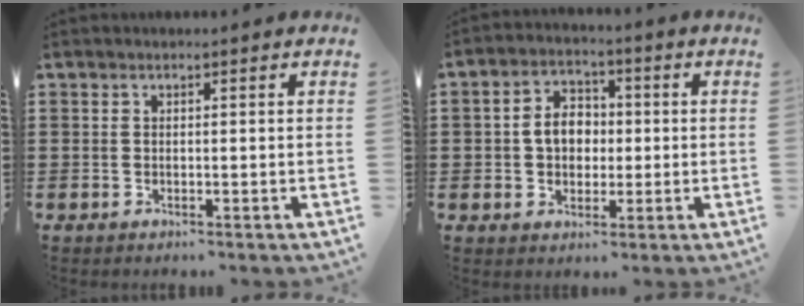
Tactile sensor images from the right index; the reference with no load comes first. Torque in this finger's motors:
{"motor_torque": [0.55, -0.49, 0.39, 0.04]}